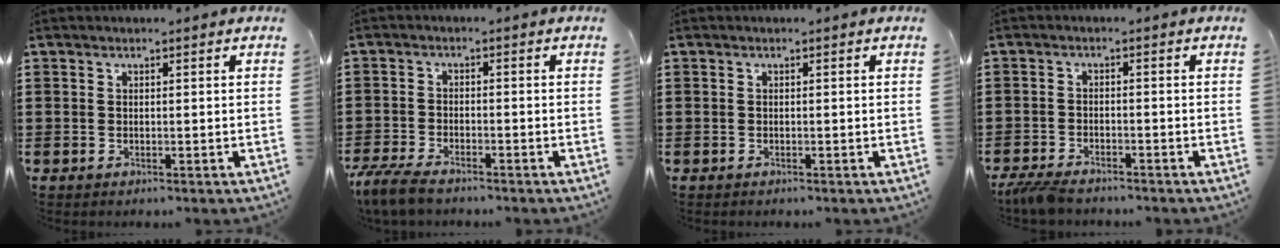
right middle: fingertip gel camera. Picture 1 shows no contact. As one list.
[{"total": 4.4, "force": [-3.9, 0.9, 1.9], "torque": [-0.060, -0.009, -0.082]}, {"total": 0.0}, {"total": 3.4, "force": [-3.3, 0.5, 1.0], "torque": [-0.038, -0.007, -0.072]}]